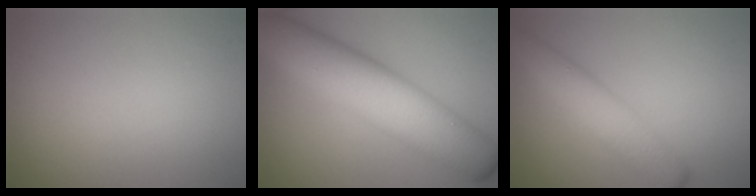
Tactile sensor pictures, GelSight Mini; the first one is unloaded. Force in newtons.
{"total": 10.1, "press": 10.1, "slide": 0.0}
{"total": 4.0, "press": 4.0, "slide": 0.4}